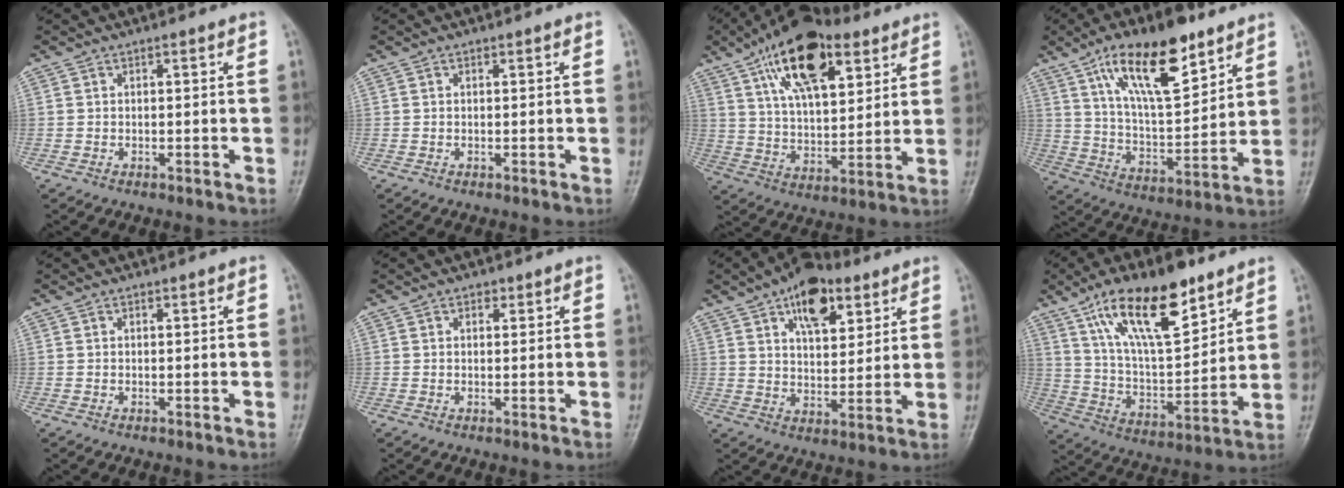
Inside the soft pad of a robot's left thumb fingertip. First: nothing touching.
{"total": 0.0}
{"total": 19.6, "force": [10.2, 9.2, 14.0], "torque": [-0.203, -0.027, 0.175]}
{"total": 19.1, "force": [11.0, 7.1, 13.8], "torque": [-0.200, -0.046, 0.197]}
{"total": 0.0}
{"total": 1.4, "force": [0.8, 1.0, 0.6], "torque": [0.000, -0.002, 0.009]}
{"total": 13.0, "force": [7.0, 6.9, 8.6], "torque": [-0.099, -0.026, 0.109]}
{"total": 20.5, "force": [12.1, 7.8, 14.6], "torque": [-0.218, -0.047, 0.223]}